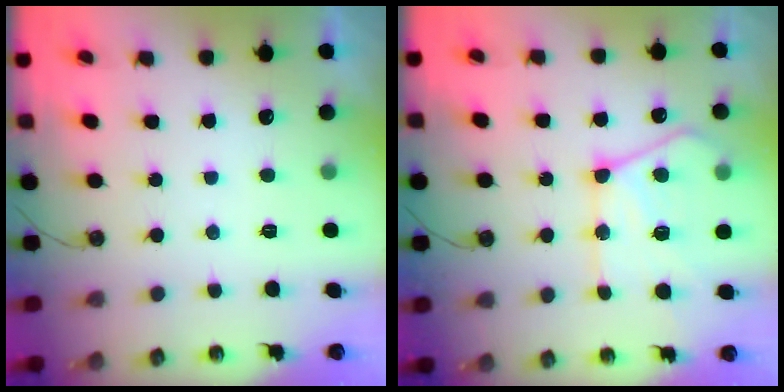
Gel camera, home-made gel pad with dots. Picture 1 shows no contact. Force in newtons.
{"total": 17.8, "press": 17.7, "slide": 1.7}